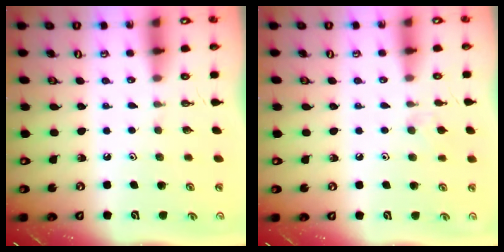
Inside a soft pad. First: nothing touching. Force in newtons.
{"total": 3.8, "press": 3.7, "slide": 0.8}